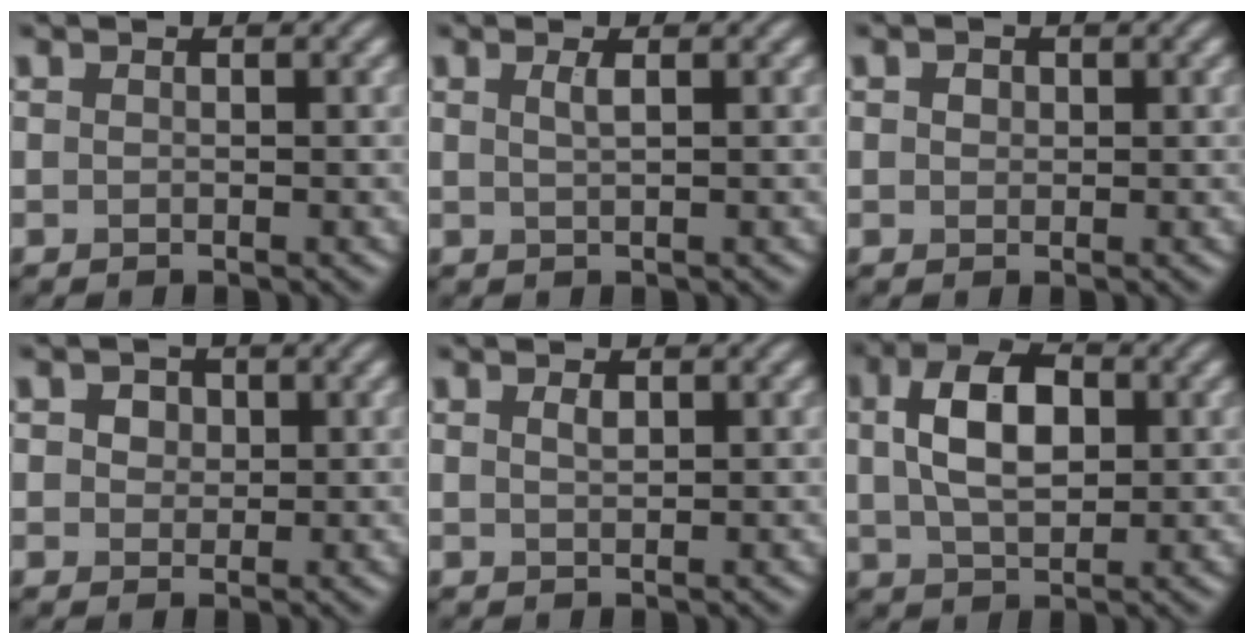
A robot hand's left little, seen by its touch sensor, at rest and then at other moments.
{"total": 1.3, "force": [0.5, 0.4, 1.1], "torque": [-0.015, 0.003, 0.006]}
{"total": 1.0, "force": [0.3, 0.8, 0.4], "torque": [-0.008, 0.000, 0.002]}
{"total": 2.8, "force": [1.3, 2.1, 1.5], "torque": [-0.026, 0.015, 0.005]}
{"total": 0.8, "force": [0.5, 0.3, 0.5], "torque": [-0.013, 0.000, 0.010]}
{"total": 6.5, "force": [1.3, 3.8, 5.1], "torque": [-0.093, 0.012, 0.018]}